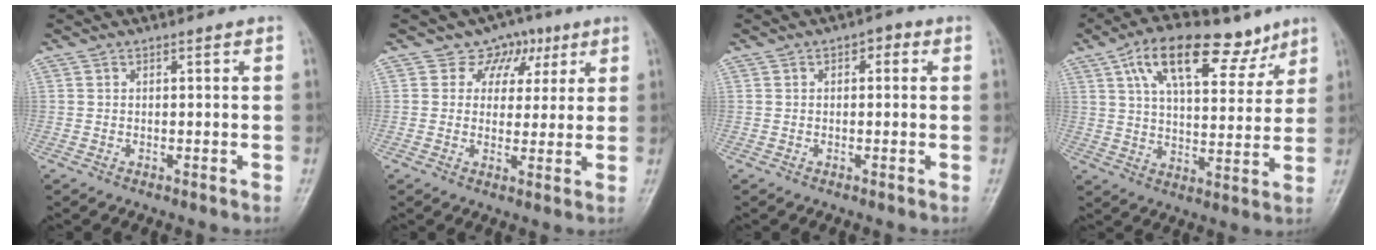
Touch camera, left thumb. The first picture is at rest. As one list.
[{"total": 5.9, "force": [2.9, 5.1, 0.9], "torque": [0.028, -0.004, 0.040]}, {"total": 2.4, "force": [0.7, 1.4, 1.8], "torque": [-0.009, 0.006, 0.001]}, {"total": 16.7, "force": [9.4, 7.8, 11.3], "torque": [-0.144, -0.023, 0.155]}]